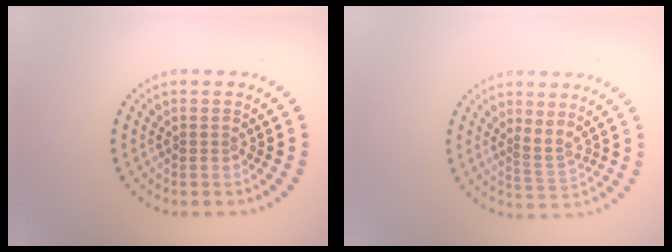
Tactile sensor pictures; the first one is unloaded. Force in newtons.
{"total": 1.8, "press": 1.1, "slide": 1.4}